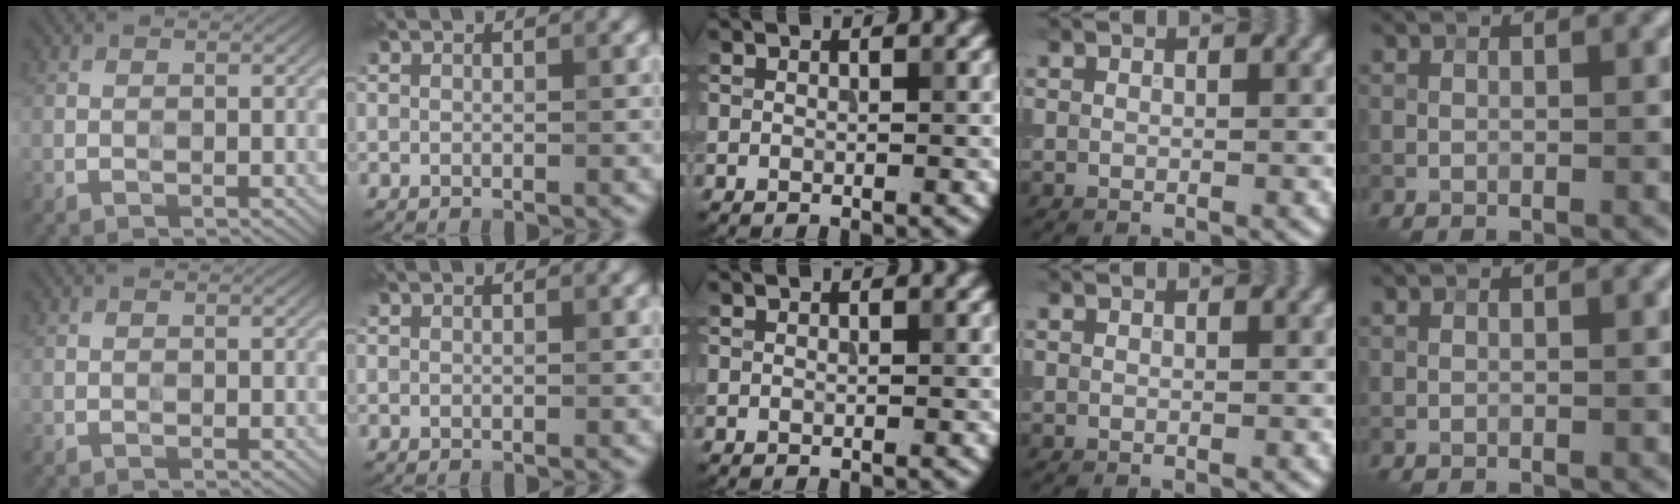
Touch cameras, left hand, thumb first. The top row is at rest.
{}